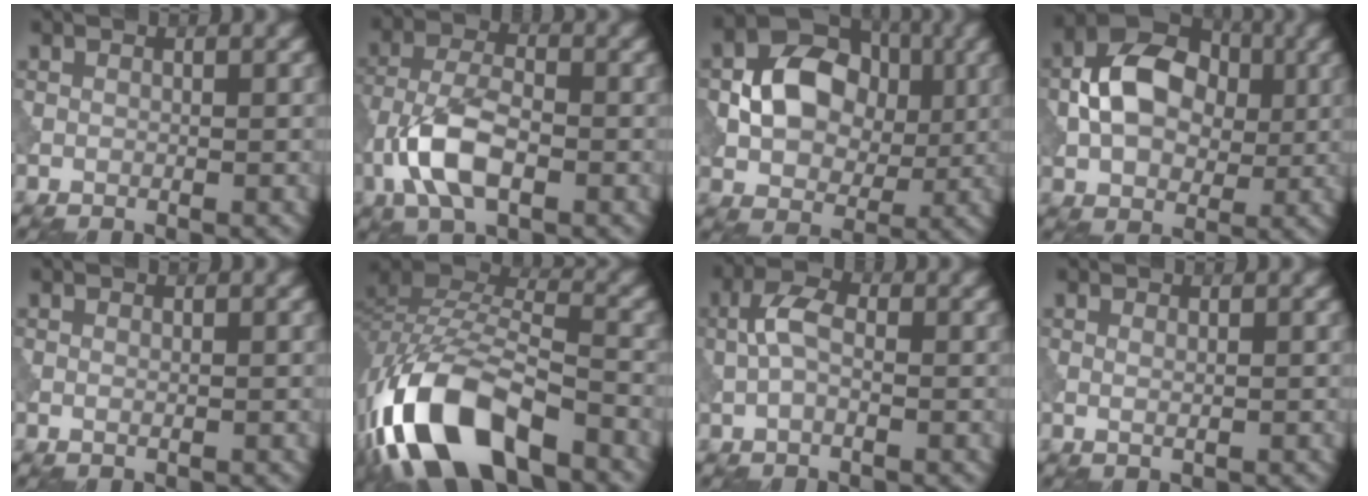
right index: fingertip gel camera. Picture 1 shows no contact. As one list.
[{"total": 6.4, "force": [-2.4, 3.0, 5.1], "torque": [-0.105, 0.003, -0.055]}, {"total": 8.2, "force": [0.4, 6.2, 5.3], "torque": [-0.086, 0.006, 0.002]}, {"total": 8.5, "force": [0.4, 6.0, 6.0], "torque": [-0.108, 0.012, -0.003]}, {"total": 0.0}, {"total": 13.7, "force": [-7.9, 5.9, 9.5], "torque": [-0.189, -0.002, -0.151]}, {"total": 3.0, "force": [-0.1, 1.6, 2.6], "torque": [-0.056, 0.008, -0.010]}, {"total": 0.5, "force": [0.2, 0.1, 0.5], "torque": [-0.010, 0.001, 0.003]}]